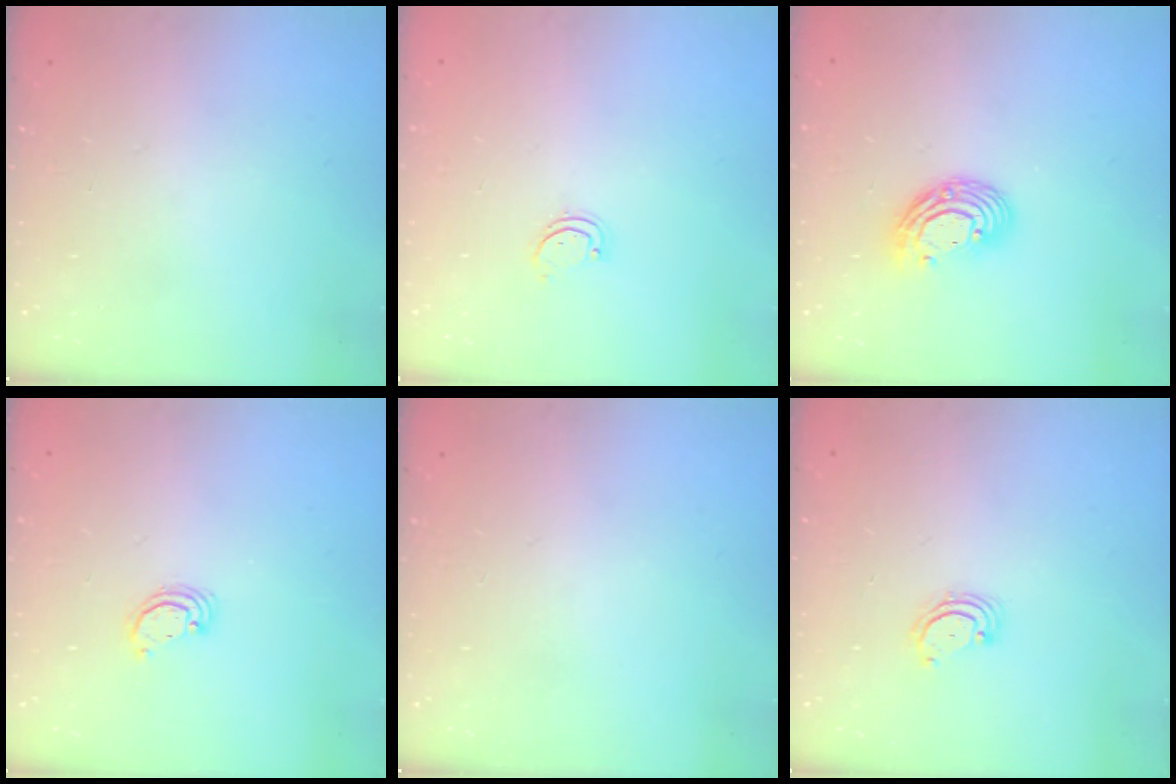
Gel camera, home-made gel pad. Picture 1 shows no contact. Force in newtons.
{"total": 1.7, "press": 1.7, "slide": 0.3}
{"total": 9.8, "press": 9.8, "slide": 0.6}
{"total": 2.8, "press": 2.8, "slide": 0.2}
{"total": 0.0}
{"total": 3.1, "press": 3.0, "slide": 0.4}